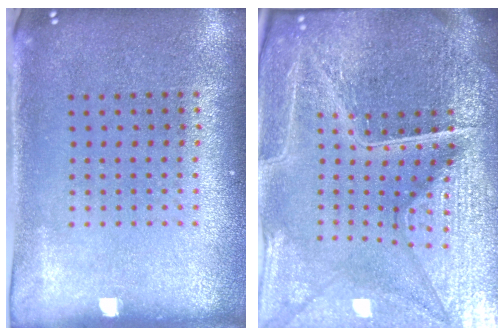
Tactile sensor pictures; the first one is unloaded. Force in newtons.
{"total": 7.0, "press": 6.1, "slide": 3.4}